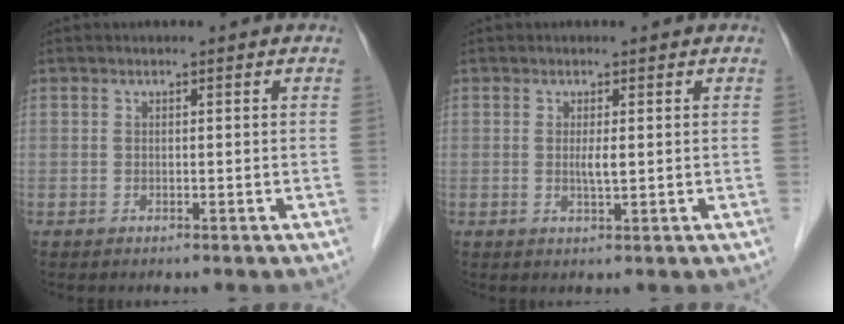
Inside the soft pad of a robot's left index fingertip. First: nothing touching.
{"total": 1.5, "force": [0.3, 0.0, 1.5], "torque": [-0.034, -0.003, 0.006]}